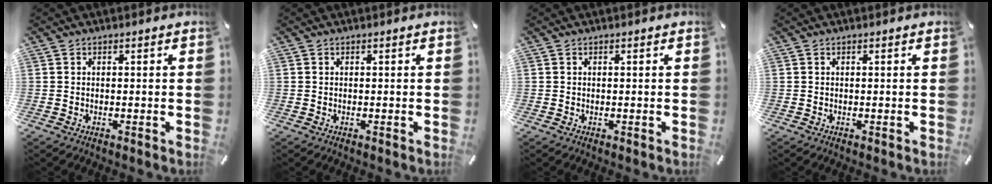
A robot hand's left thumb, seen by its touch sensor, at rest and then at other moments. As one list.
[{"total": 0.0}, {"total": 0.0}, {"total": 0.0}]